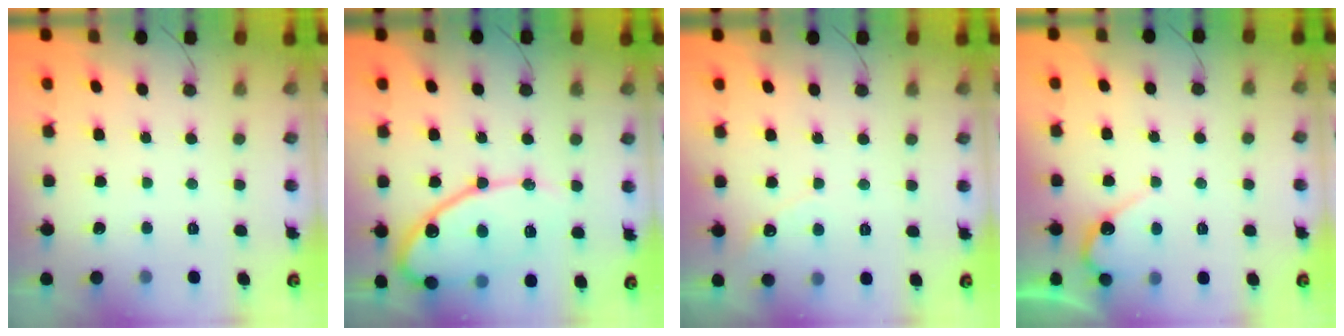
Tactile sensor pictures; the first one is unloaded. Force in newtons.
{"total": 16.4, "press": 16.3, "slide": 1.4}
{"total": 3.1, "press": 3.1, "slide": 0.1}
{"total": 5.9, "press": 5.9, "slide": 0.4}